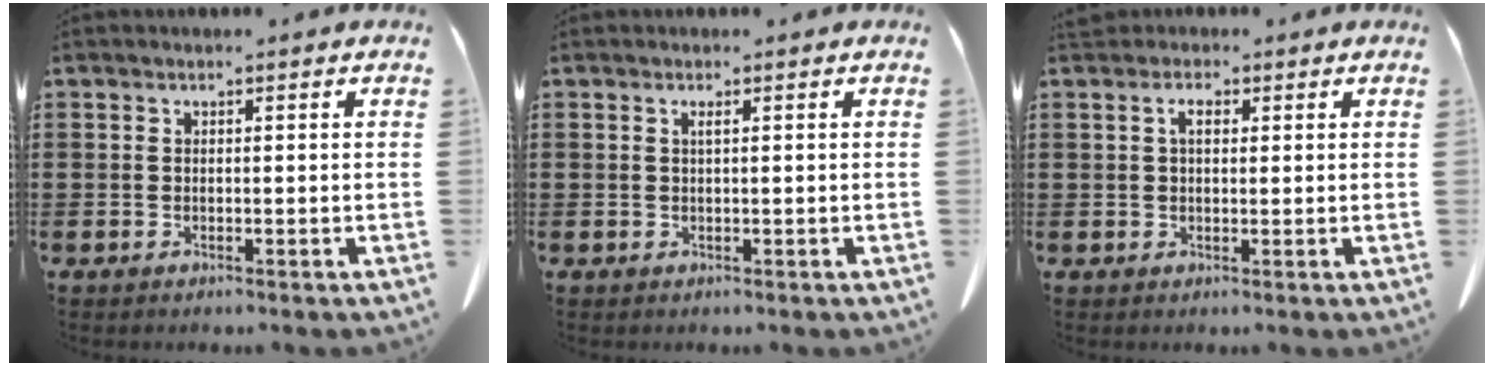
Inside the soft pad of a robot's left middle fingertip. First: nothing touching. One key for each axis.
{"total": 0.7, "fx": 0.3, "fy": 0.0, "fz": 0.6, "tx": -0.014, "ty": -0.002, "tz": 0.007}
{"total": 2.5, "fx": 0.9, "fy": 1.3, "fz": 1.9, "tx": -0.043, "ty": 0.006, "tz": 0.015}